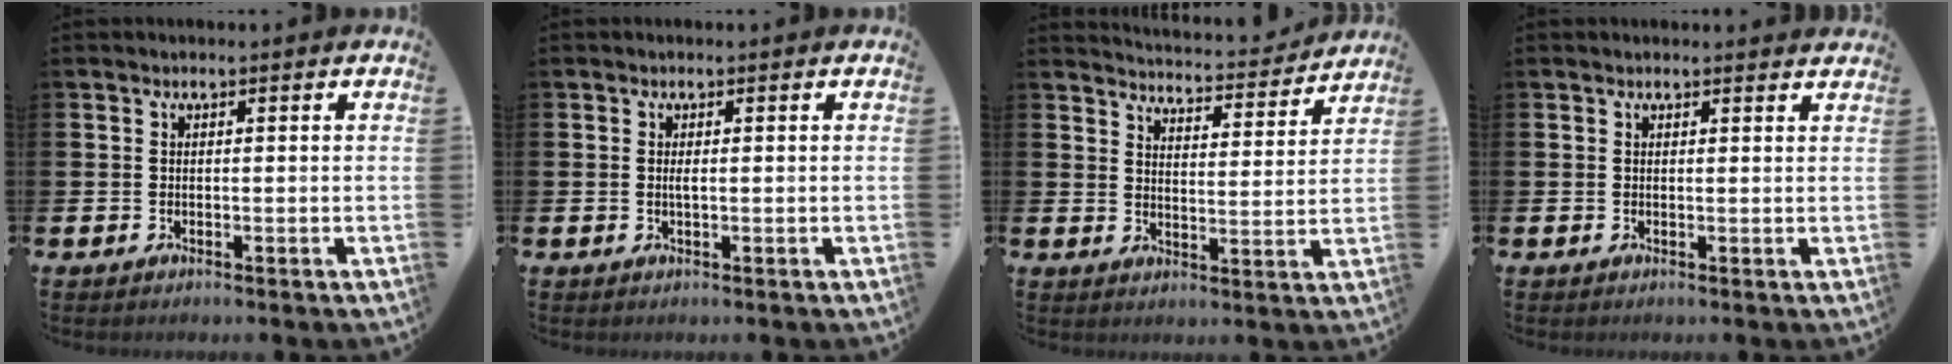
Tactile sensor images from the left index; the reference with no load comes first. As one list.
[{"total": 0.7, "force": [0.1, 0.1, 0.7], "torque": [-0.013, -0.001, 0.001]}, {"total": 4.5, "force": [4.4, 0.2, 0.2], "torque": [-0.020, -0.041, 0.072]}, {"total": 0.8, "force": [0.7, 0.0, 0.1], "torque": [0.007, -0.004, 0.012]}]